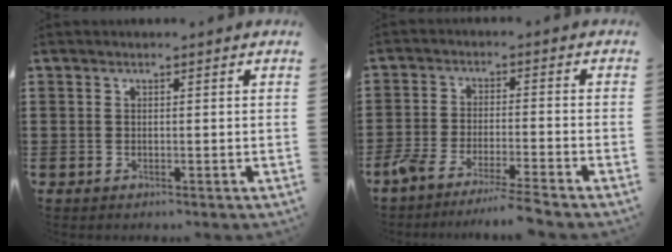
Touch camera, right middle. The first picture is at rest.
{"total": 5.2, "force": [-4.7, -0.4, 2.1], "torque": [-0.054, -0.019, -0.096]}